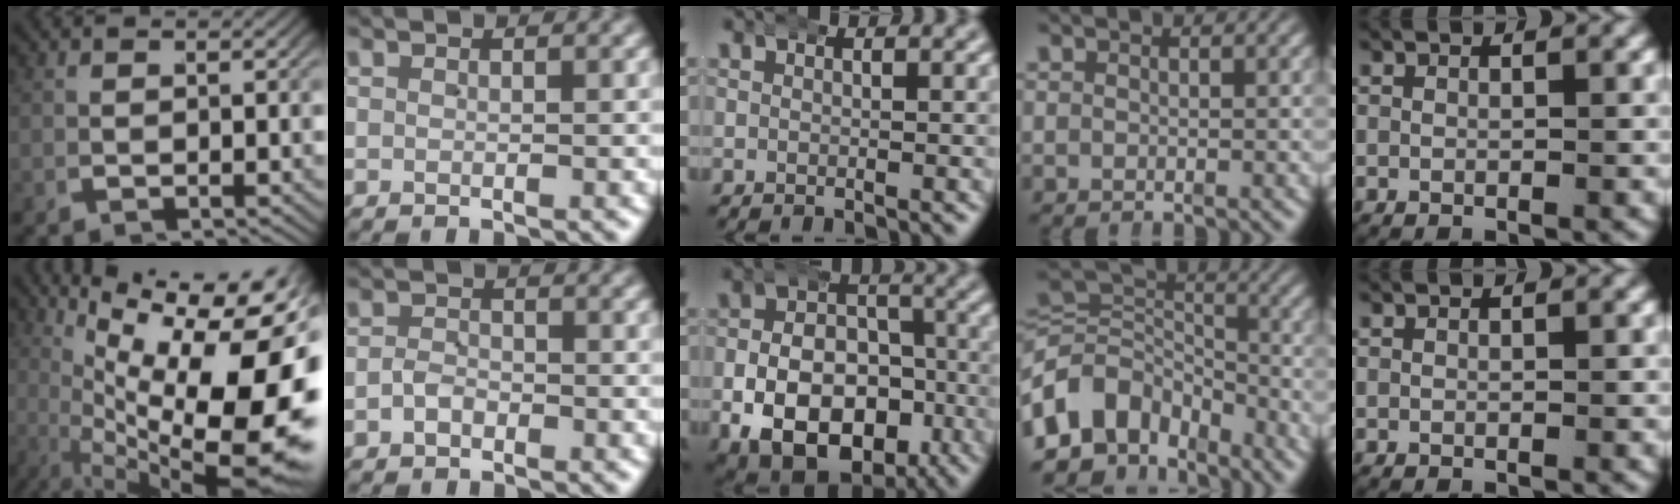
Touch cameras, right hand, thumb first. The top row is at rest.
{"thumb": {"total": 22.0, "force": [1.1, 11.8, 18.6], "torque": [-0.266, -0.049, 0.047]}, "index": {"total": 1.5, "force": [-1.2, 0.9, 0.2], "torque": [-0.001, 0.004, -0.024]}, "middle": {"total": 13.9, "force": [-5.4, 10.3, 7.7], "torque": [-0.142, -0.046, -0.071]}, "ring": {"total": 13.5, "force": [-2.8, 10.8, 7.5], "torque": [-0.159, -0.052, -0.039]}}